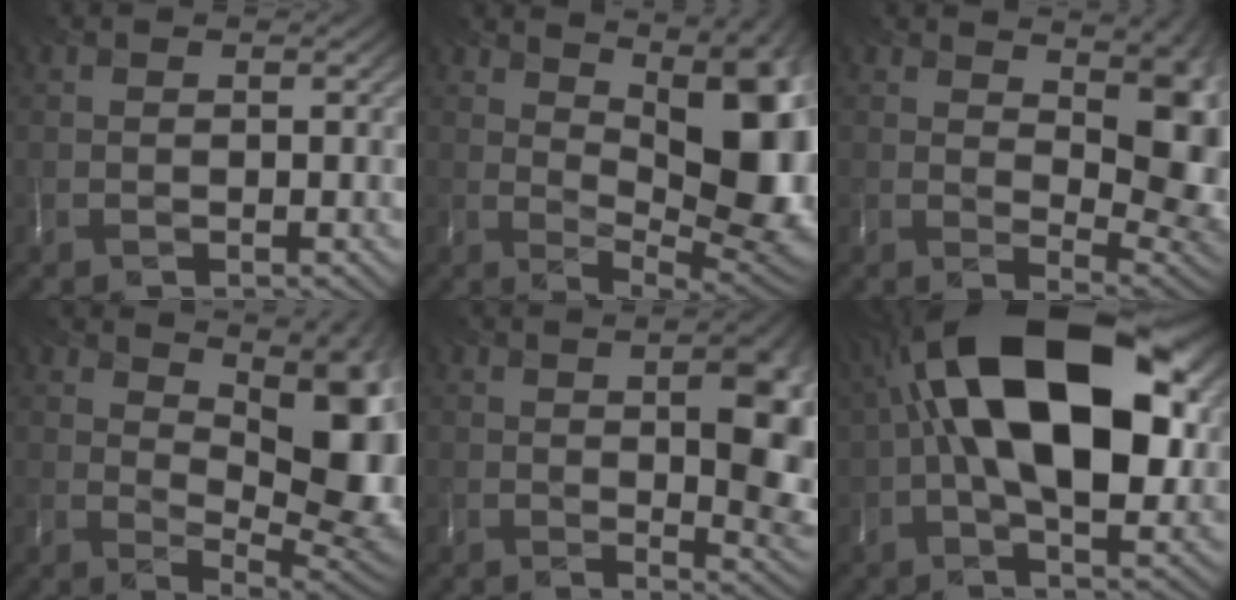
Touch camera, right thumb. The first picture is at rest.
{"total": 15.2, "force": [4.9, 6.1, 13.0], "torque": [-0.170, 0.020, 0.079]}
{"total": 12.9, "force": [4.6, 6.1, 10.3], "torque": [-0.119, 0.003, 0.069]}
{"total": 14.0, "force": [5.5, 5.8, 11.5], "torque": [-0.152, 0.020, 0.084]}
{"total": 11.5, "force": [2.1, 4.2, 10.5], "torque": [-0.127, 0.009, 0.031]}
{"total": 19.0, "force": [3.1, 9.7, 16.0], "torque": [-0.273, 0.029, 0.028]}